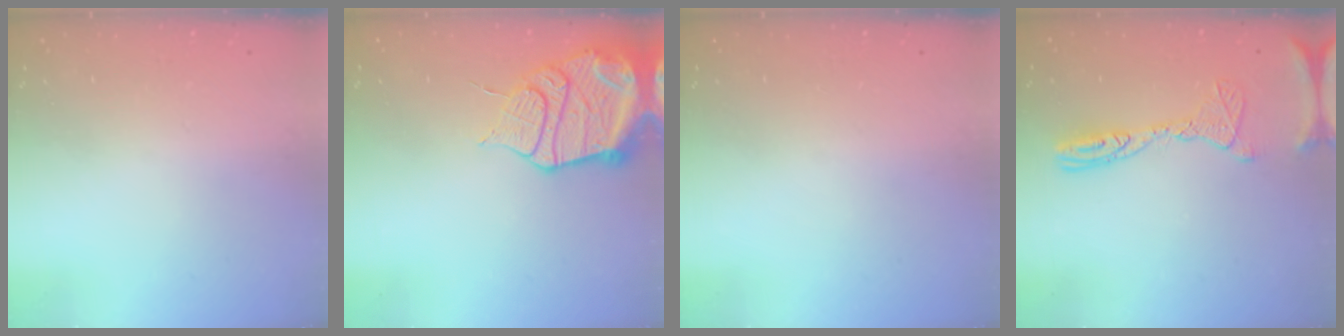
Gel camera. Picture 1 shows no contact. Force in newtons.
{"total": 17.2, "press": 17.1, "slide": 1.7}
{"total": 0.0}
{"total": 12.9, "press": 12.8, "slide": 1.2}